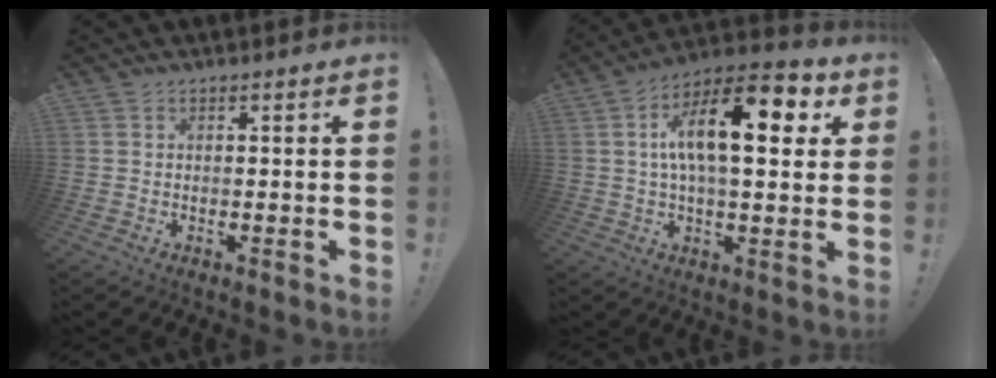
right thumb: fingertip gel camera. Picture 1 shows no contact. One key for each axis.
{"total": 18.7, "fx": 5.3, "fy": 7.4, "fz": 16.3, "tx": -0.263, "ty": -0.009, "tz": 0.075}